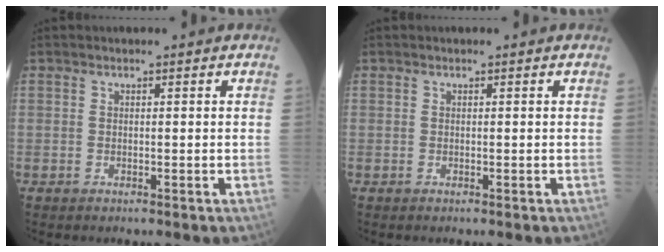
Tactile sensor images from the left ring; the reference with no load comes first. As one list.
[{"total": 0.0}]